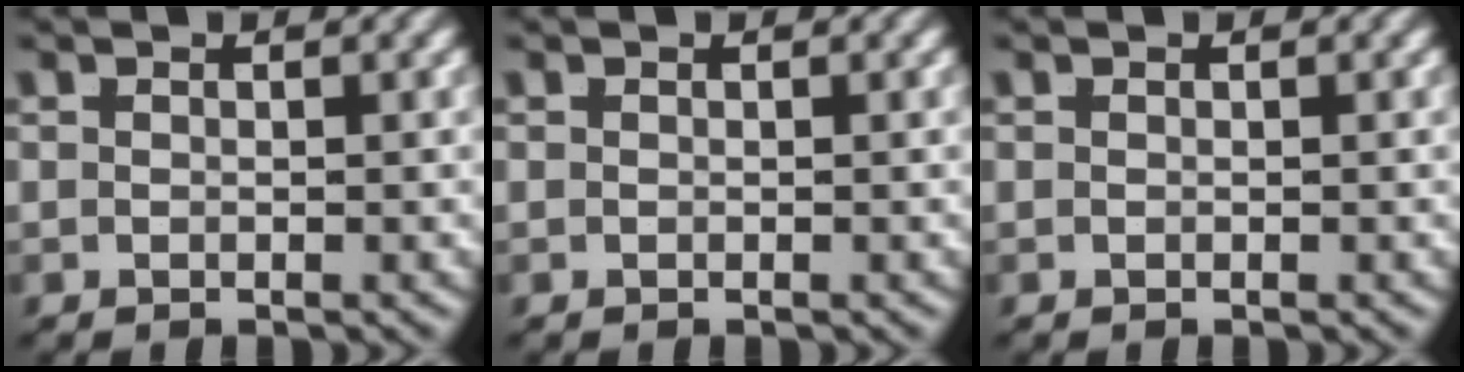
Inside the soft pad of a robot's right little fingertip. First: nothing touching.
{"total": 0.0}
{"total": 0.0}